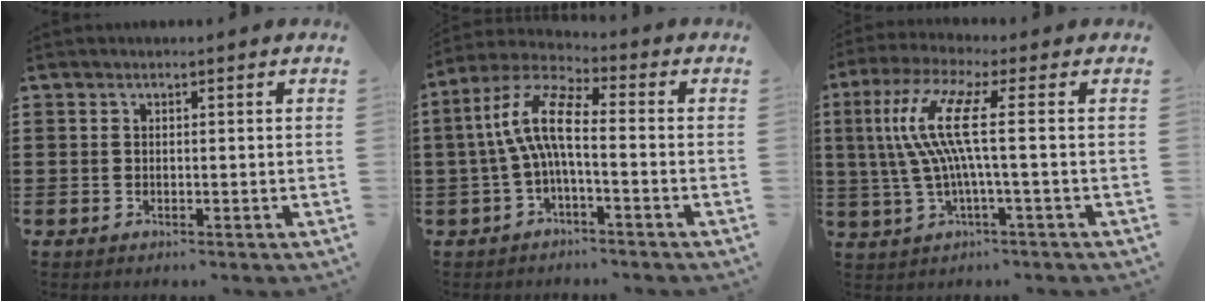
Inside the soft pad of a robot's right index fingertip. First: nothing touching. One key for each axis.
{"total": 8.4, "fx": -0.6, "fy": 2.5, "fz": 8.0, "tx": -0.183, "ty": -0.009, "tz": -0.018}
{"total": 10.4, "fx": 0.7, "fy": 0.6, "fz": 10.4, "tx": -0.235, "ty": -0.017, "tz": -0.005}